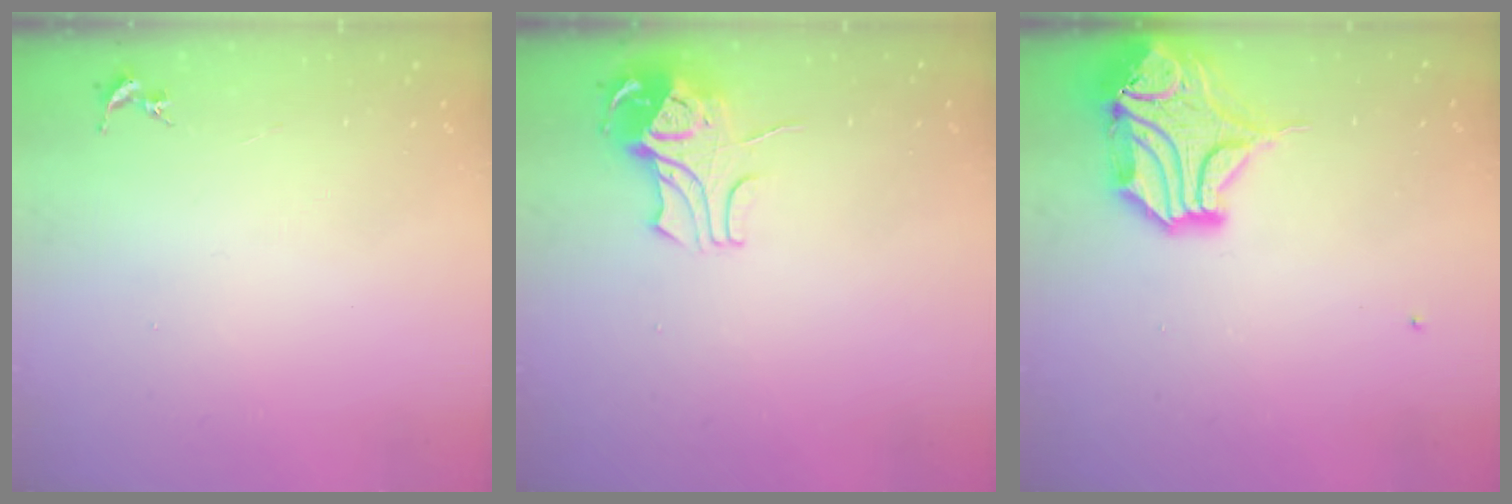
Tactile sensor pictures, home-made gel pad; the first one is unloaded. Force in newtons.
{"total": 9.0, "press": 8.9, "slide": 1.0}
{"total": 16.0, "press": 15.9, "slide": 2.0}